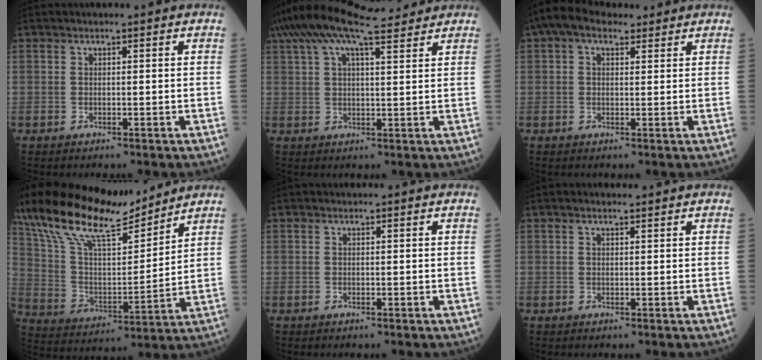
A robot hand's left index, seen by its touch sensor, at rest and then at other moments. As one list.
[{"total": 14.4, "force": [11.9, 2.0, 7.7], "torque": [-0.156, 0.047, 0.196]}, {"total": 5.6, "force": [3.5, 2.9, 3.2], "torque": [-0.071, 0.043, 0.064]}, {"total": 19.4, "force": [16.0, 3.6, 10.2], "torque": [-0.200, 0.021, 0.298]}, {"total": 0.0}, {"total": 1.0, "force": [0.8, 0.1, 0.6], "torque": [-0.014, 0.006, 0.013]}]